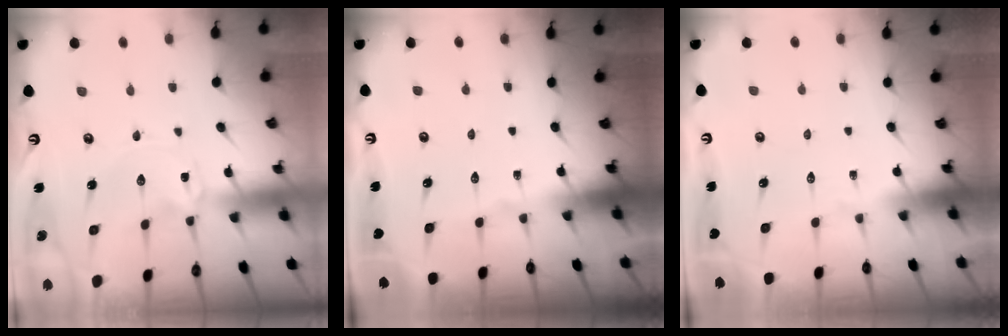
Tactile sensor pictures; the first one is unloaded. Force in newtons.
{"total": 0.0}
{"total": 0.0}